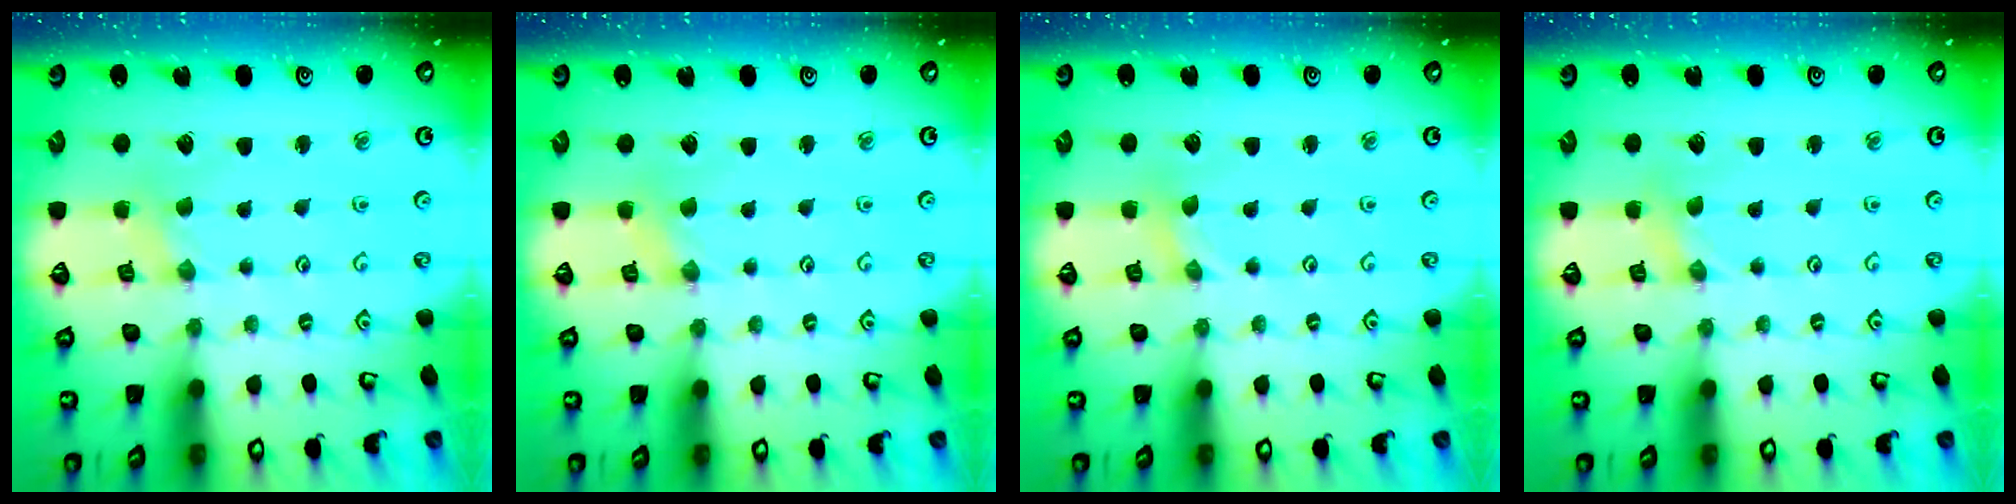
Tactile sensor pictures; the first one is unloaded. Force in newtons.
{"total": 0.0}
{"total": 0.0}
{"total": 0.0}